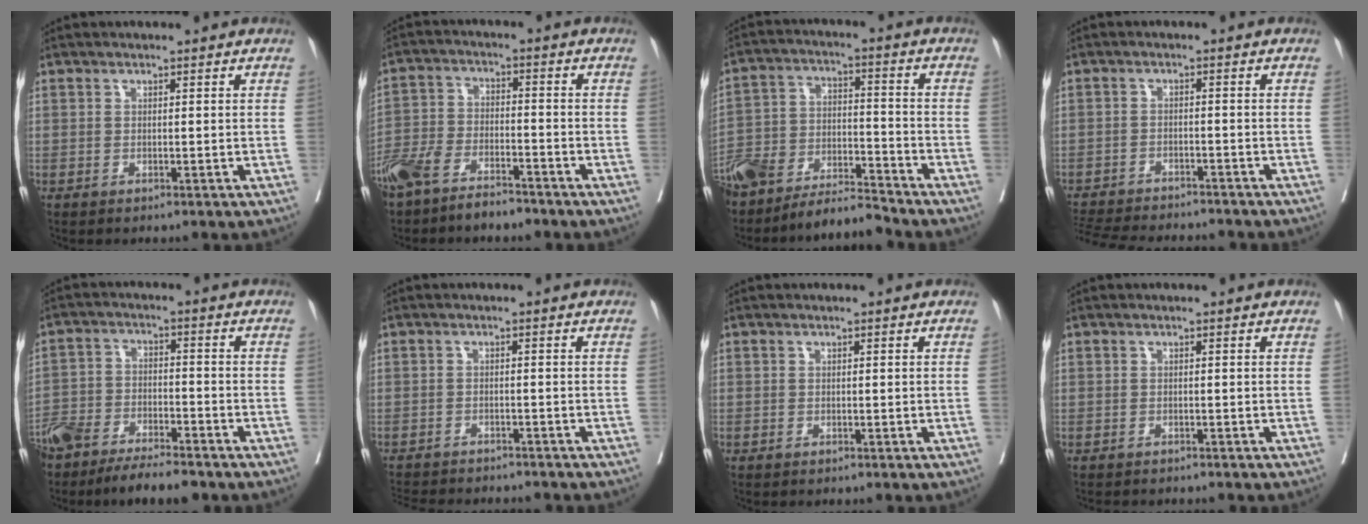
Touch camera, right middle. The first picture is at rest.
{"total": 9.2, "force": [-7.4, 3.2, 4.3], "torque": [-0.094, -0.002, -0.141]}
{"total": 12.0, "force": [-11.0, 2.2, 4.1], "torque": [-0.074, 0.017, -0.206]}
{"total": 12.6, "force": [-11.5, 2.8, 4.2], "torque": [-0.089, -0.008, -0.163]}
{"total": 12.4, "force": [-10.1, 3.2, 6.3], "torque": [-0.110, -0.009, -0.170]}
{"total": 10.8, "force": [-10.0, 2.3, 3.6], "torque": [-0.071, -0.008, -0.131]}
{"total": 0.0}
{"total": 2.5, "force": [-2.3, 0.8, 0.6], "torque": [-0.011, -0.006, -0.031]}